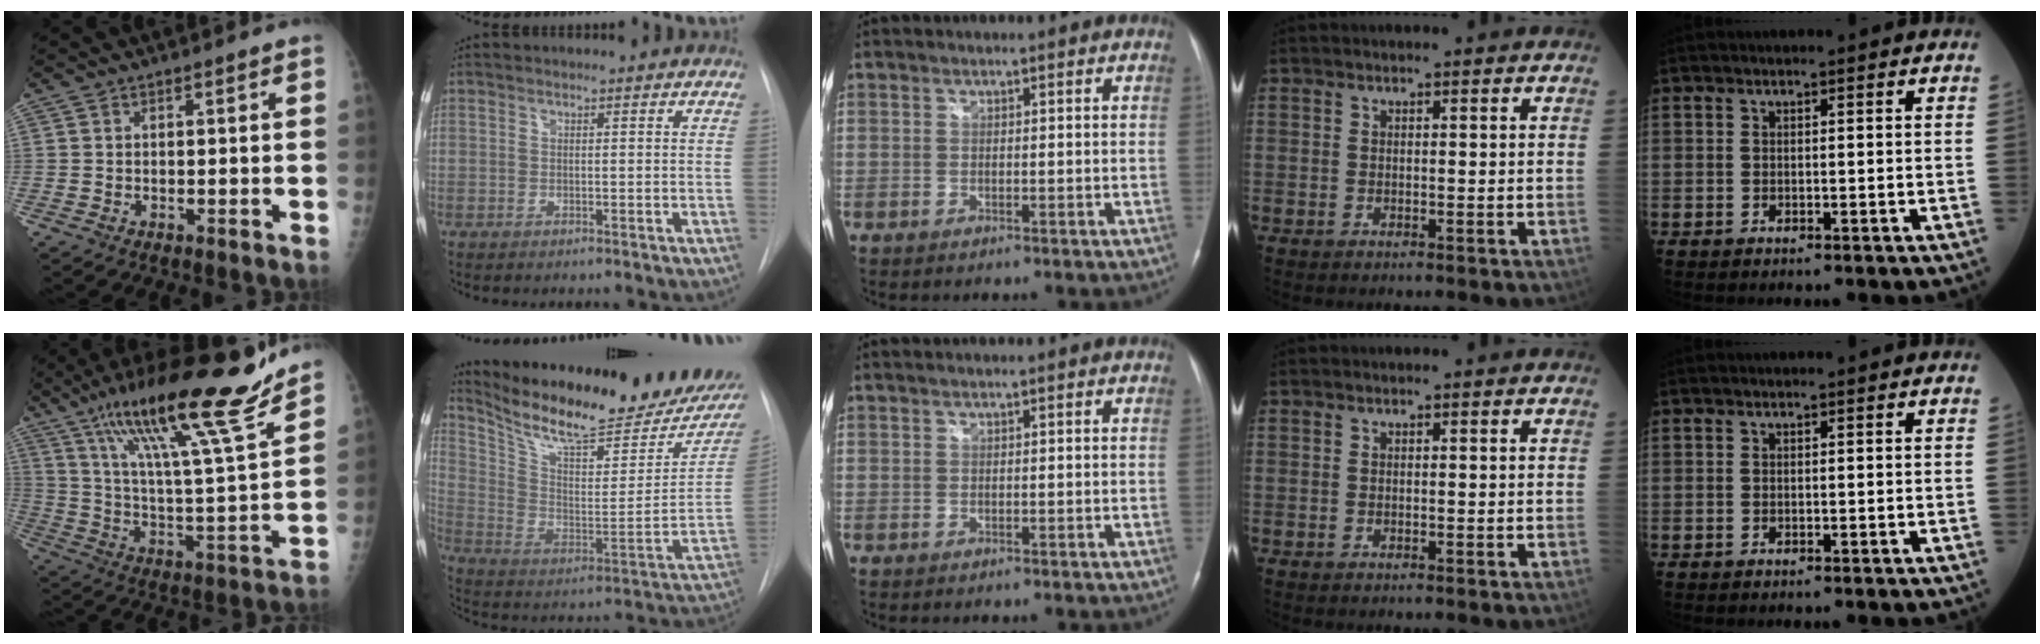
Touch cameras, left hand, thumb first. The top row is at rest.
{"thumb": {"total": 23.6, "force": [17.0, 2.4, 16.2], "torque": [-0.249, -0.068, 0.288]}, "index": {"total": 23.7, "force": [20.6, 4.2, 10.8], "torque": [-0.183, -0.055, 0.305]}, "middle": {"total": 0.5, "force": [0.4, -0.1, 0.3], "torque": [-0.010, 0.012, 0.010]}}